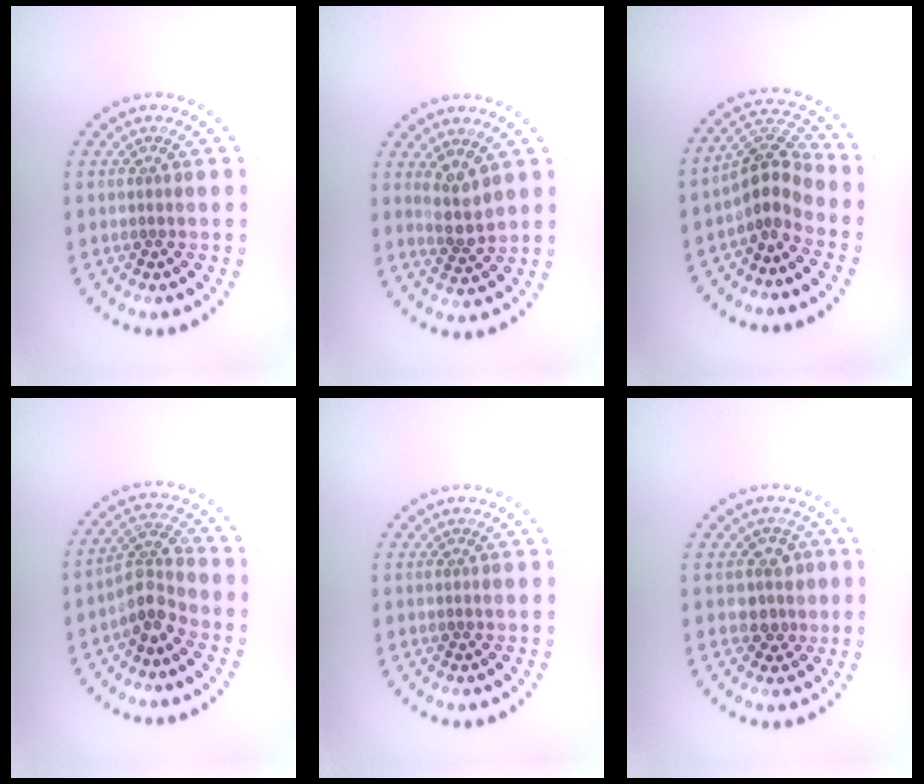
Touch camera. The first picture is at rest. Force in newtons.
{"total": 2.7, "press": 2.3, "slide": 1.3}
{"total": 3.6, "press": 2.7, "slide": 2.3}
{"total": 3.0, "press": 2.4, "slide": 1.8}
{"total": 0.0}
{"total": 2.0, "press": 1.7, "slide": 1.1}